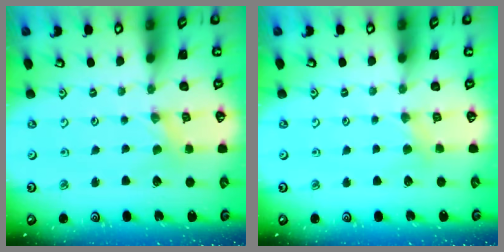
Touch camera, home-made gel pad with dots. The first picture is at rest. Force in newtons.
{"total": 2.8, "press": 2.8, "slide": 0.4}